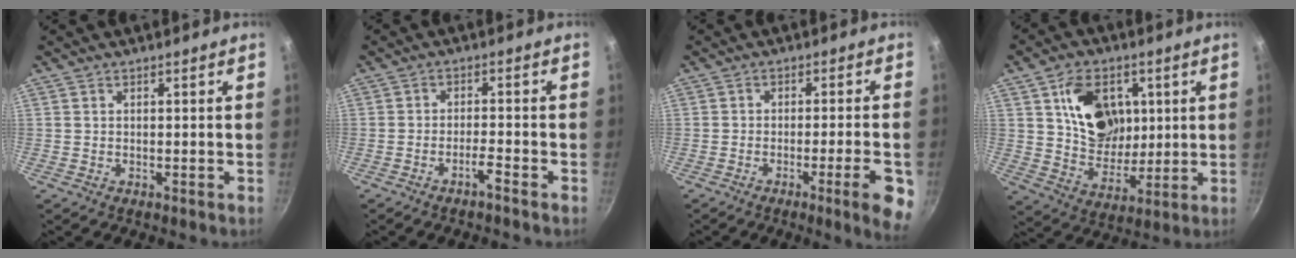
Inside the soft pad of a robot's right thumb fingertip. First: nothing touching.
{"total": 2.7, "force": [-2.0, 0.1, 1.7], "torque": [-0.037, 0.019, -0.032]}
{"total": 8.5, "force": [-3.1, 0.9, 7.8], "torque": [-0.094, 0.012, -0.042]}
{"total": 14.0, "force": [4.3, 10.4, 8.4], "torque": [-0.096, -0.022, 0.081]}